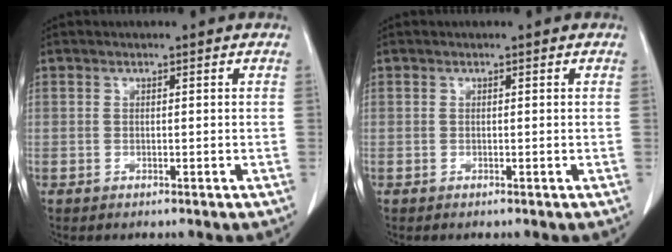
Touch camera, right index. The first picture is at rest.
{"total": 0.0}